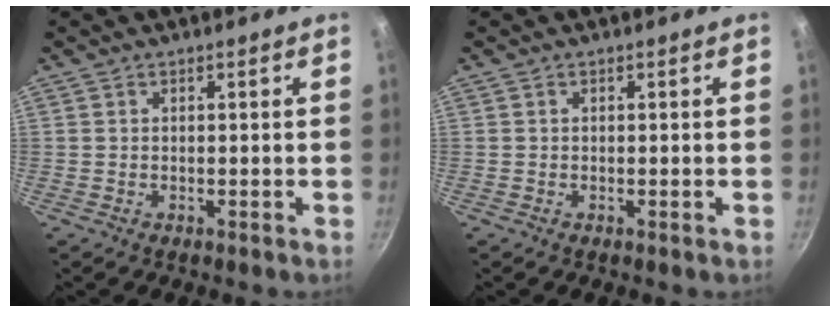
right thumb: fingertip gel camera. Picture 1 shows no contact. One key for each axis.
{"total": 0.0}